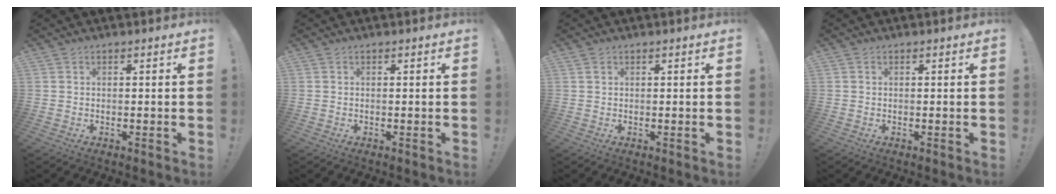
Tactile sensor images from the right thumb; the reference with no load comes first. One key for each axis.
{"total": 0.0}
{"total": 0.9, "fx": 0.5, "fy": 0.7, "fz": 0.3, "tx": 0.001, "ty": 0.000, "tz": 0.008}
{"total": 0.0}